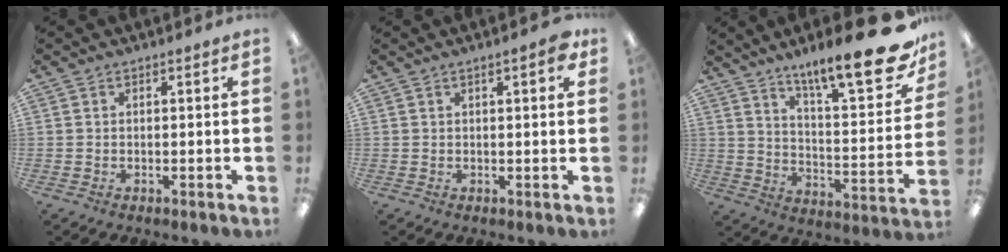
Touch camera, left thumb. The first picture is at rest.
{"total": 3.6, "force": [1.7, 1.0, 3.0], "torque": [-0.044, 0.000, 0.024]}
{"total": 20.5, "force": [14.6, 4.9, 13.6], "torque": [-0.201, -0.101, 0.234]}